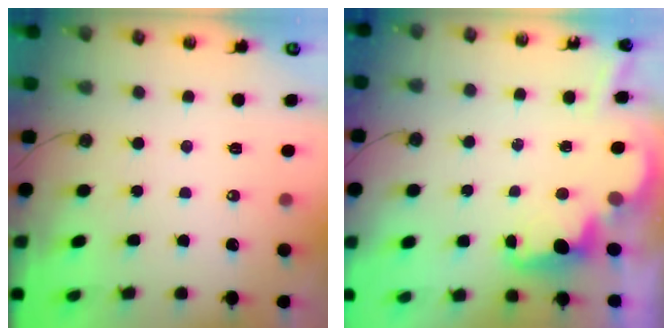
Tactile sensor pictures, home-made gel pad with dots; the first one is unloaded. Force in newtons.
{"total": 3.5, "press": 3.4, "slide": 0.8}